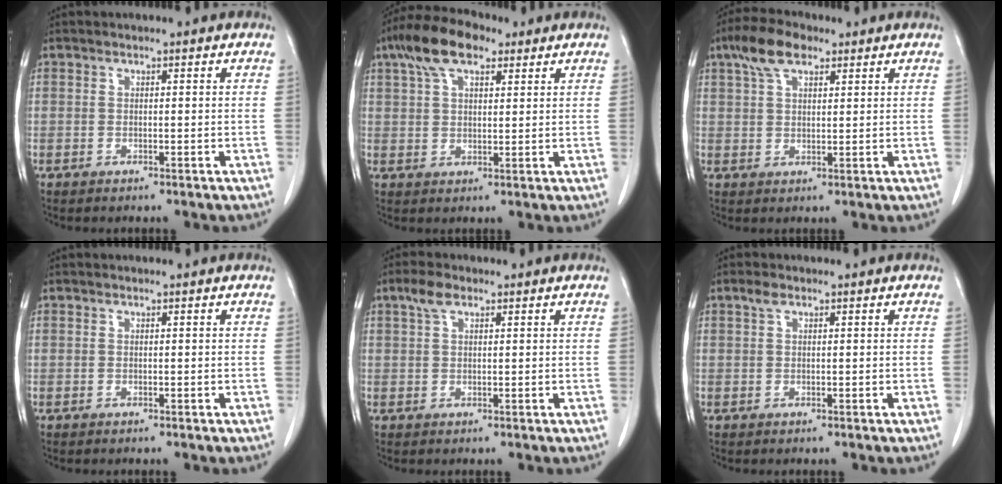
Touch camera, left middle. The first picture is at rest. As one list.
[{"total": 8.9, "force": [5.5, 3.6, 6.1], "torque": [-0.120, 0.028, 0.100]}, {"total": 6.5, "force": [4.0, 2.9, 4.3], "torque": [-0.088, 0.021, 0.075]}, {"total": 0.0}, {"total": 2.7, "force": [1.6, 1.1, 1.8], "torque": [-0.043, 0.013, 0.035]}, {"total": 1.1, "force": [0.7, 0.5, 0.8], "torque": [-0.017, 0.010, 0.013]}]